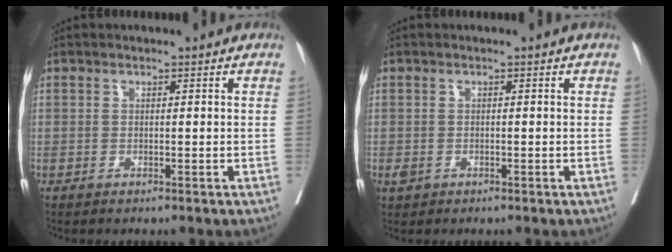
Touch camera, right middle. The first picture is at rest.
{"total": 1.3, "force": [-0.5, 1.0, 0.5], "torque": [-0.011, 0.002, -0.004]}